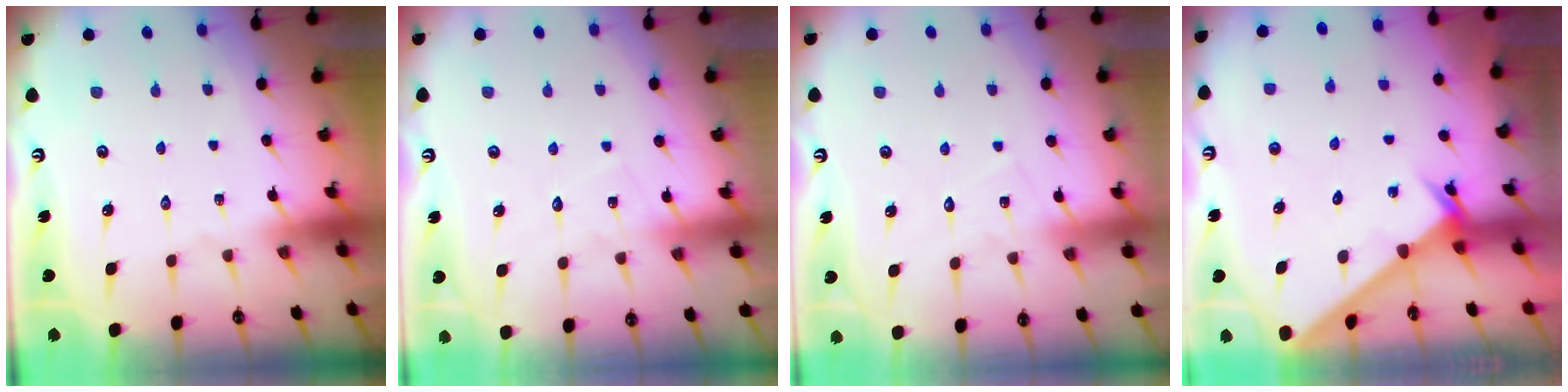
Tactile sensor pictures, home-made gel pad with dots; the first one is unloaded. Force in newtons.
{"total": 4.7, "press": 4.7, "slide": 0.4}
{"total": 5.1, "press": 5.1, "slide": 0.6}
{"total": 2.3, "press": 2.3, "slide": 0.2}